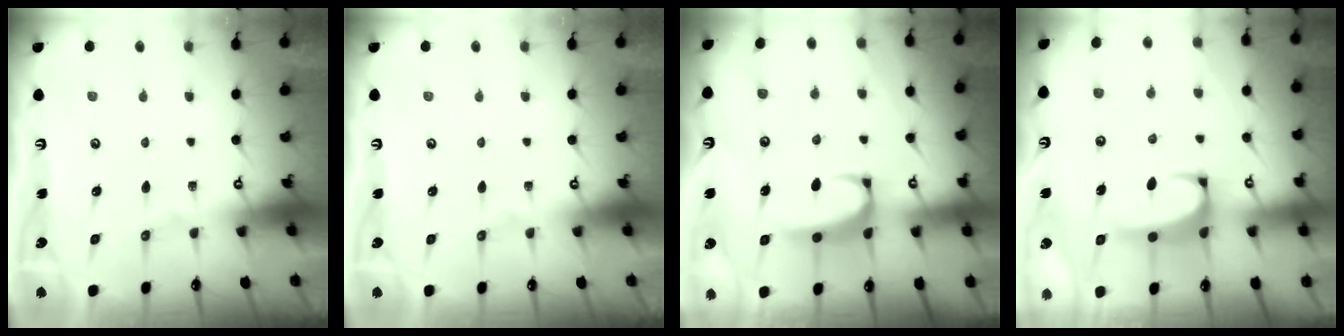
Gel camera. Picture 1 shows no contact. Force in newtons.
{"total": 0.0}
{"total": 2.5, "press": 2.4, "slide": 0.8}
{"total": 2.5, "press": 2.2, "slide": 1.1}